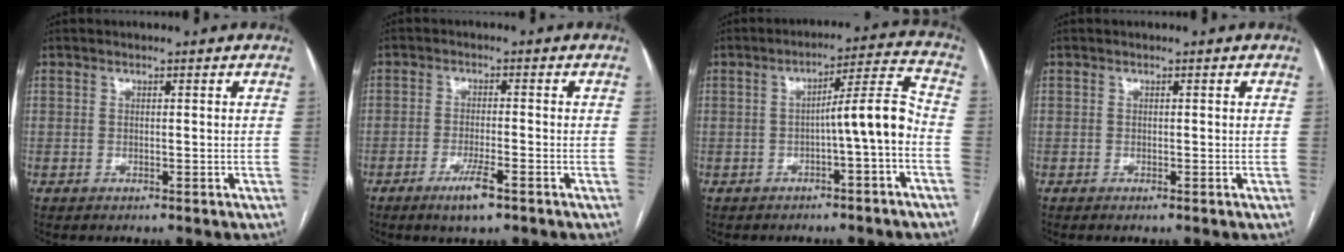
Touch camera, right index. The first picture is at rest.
{"total": 4.5, "force": [-2.7, 0.4, 3.6], "torque": [-0.068, -0.006, -0.046]}
{"total": 7.7, "force": [-2.1, -0.3, 7.4], "torque": [-0.103, 0.025, -0.028]}
{"total": 0.0}